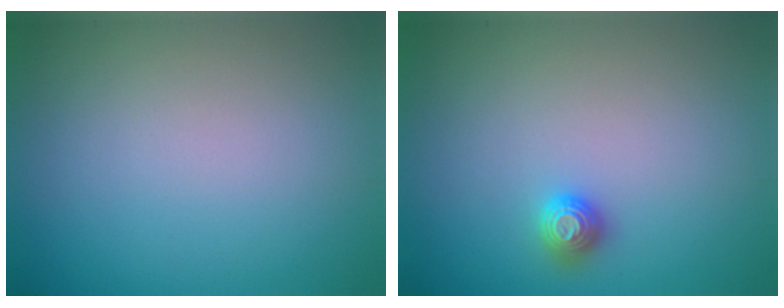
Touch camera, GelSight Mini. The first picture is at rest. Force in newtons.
{"total": 1.1, "press": 1.1, "slide": 0.2}